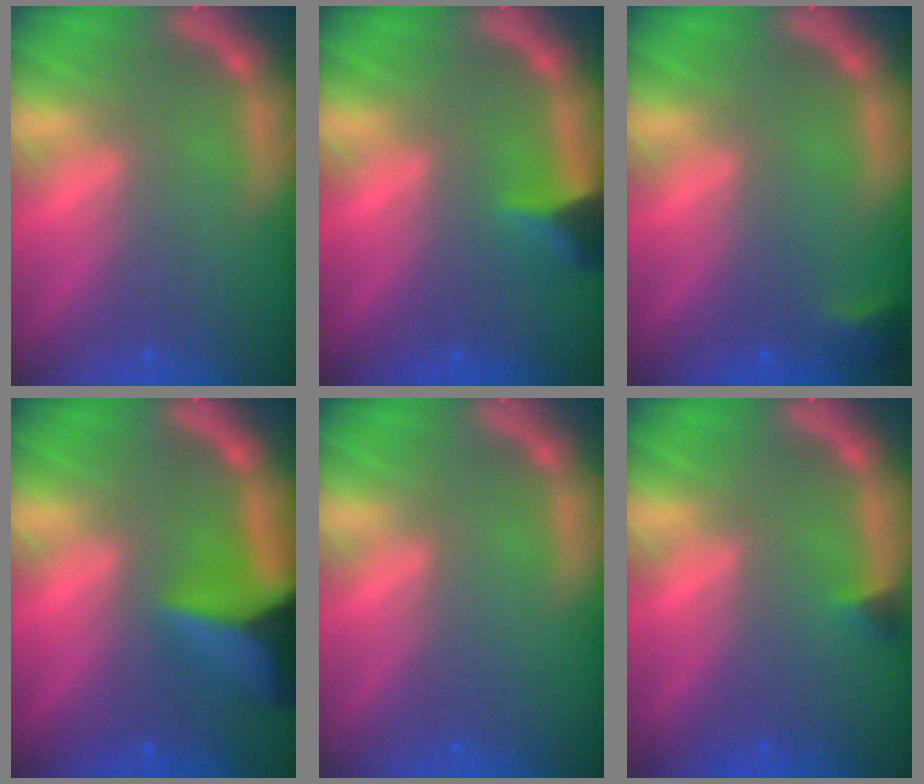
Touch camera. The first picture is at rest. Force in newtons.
{"total": 2.9}
{"total": 1.4}
{"total": 9.4}
{"total": 0.0}
{"total": 0.9}